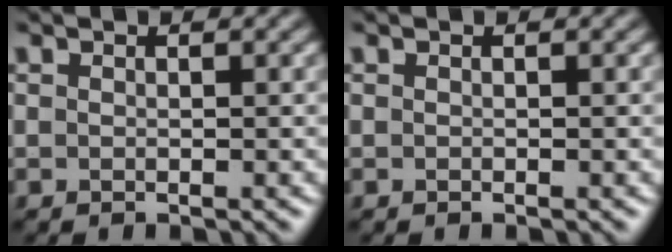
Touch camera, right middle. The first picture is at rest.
{"total": 0.0}